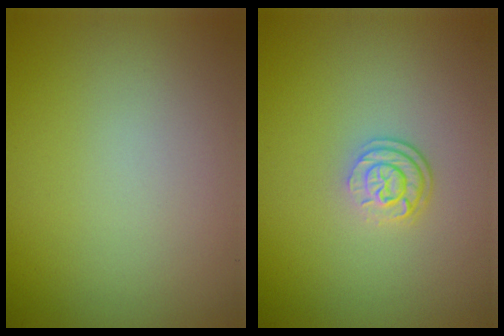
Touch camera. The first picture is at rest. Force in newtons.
{"total": 2.7, "press": 2.0, "slide": 1.8}